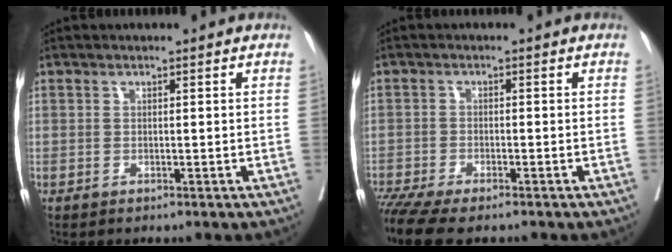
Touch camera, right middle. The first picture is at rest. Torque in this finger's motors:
{"motor_torque": [1.10, -1.04, 0.21, 0.13]}